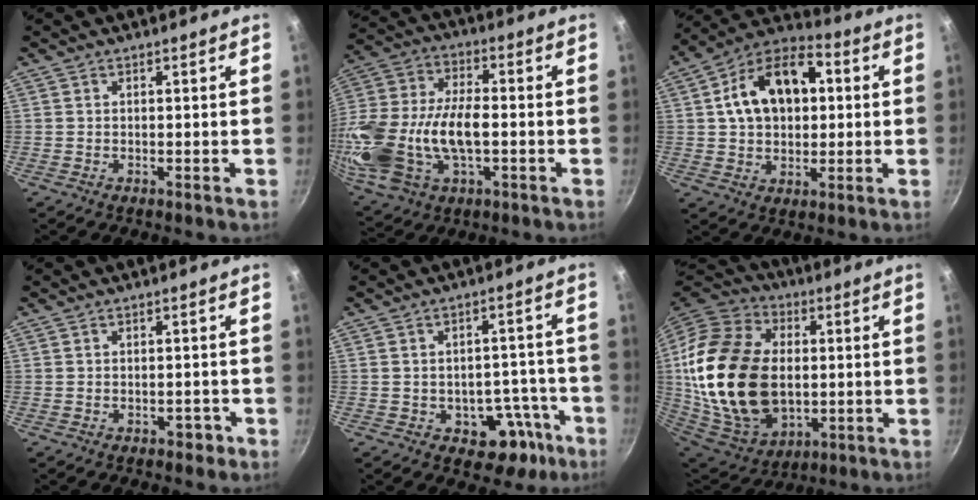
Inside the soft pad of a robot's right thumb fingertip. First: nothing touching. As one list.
[{"total": 25.9, "force": [-4.5, 14.6, 21.0], "torque": [-0.509, -0.002, -0.069]}, {"total": 16.7, "force": [3.0, 10.9, 12.2], "torque": [-0.174, 0.019, 0.041]}, {"total": 1.9, "force": [-1.2, 1.3, 0.9], "torque": [-0.003, 0.010, -0.015]}, {"total": 10.0, "force": [-5.0, 6.5, 5.7], "torque": [-0.040, 0.049, -0.057]}, {"total": 30.6, "force": [0.1, 19.8, 23.2], "torque": [-0.472, -0.005, 0.017]}]